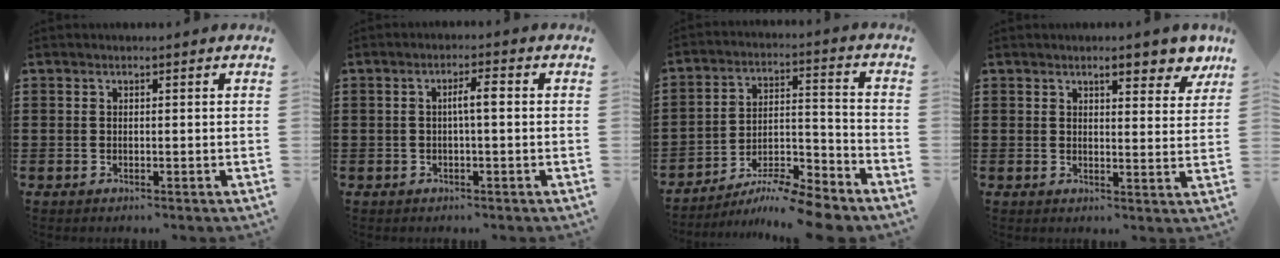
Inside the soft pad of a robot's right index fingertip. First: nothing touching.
{"total": 2.7, "force": [-0.1, 0.4, 2.7], "torque": [-0.050, 0.003, -0.005]}
{"total": 8.3, "force": [-7.8, 0.5, 2.8], "torque": [-0.032, 0.018, -0.149]}
{"total": 5.4, "force": [3.9, 1.5, 3.3], "torque": [-0.050, -0.005, 0.064]}